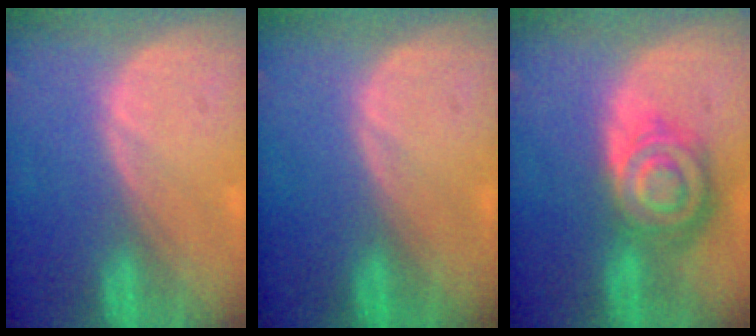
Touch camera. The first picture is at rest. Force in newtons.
{"total": 0.0}
{"total": 8.5, "press": 7.4, "slide": 4.2}